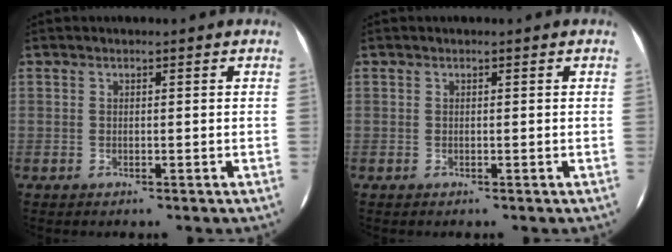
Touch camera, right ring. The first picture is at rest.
{"total": 0.0}